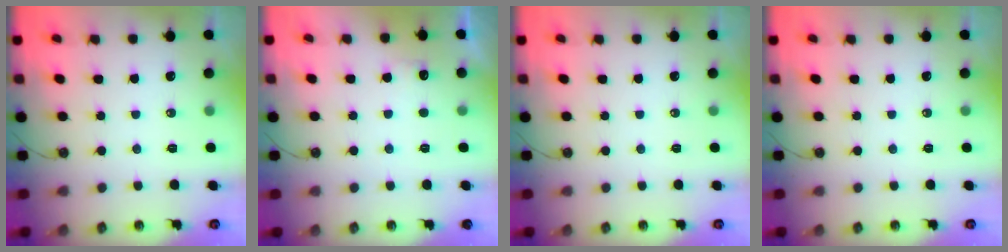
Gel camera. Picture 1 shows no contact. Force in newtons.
{"total": 5.3, "press": 5.2, "slide": 1.1}
{"total": 0.0}
{"total": 0.0}